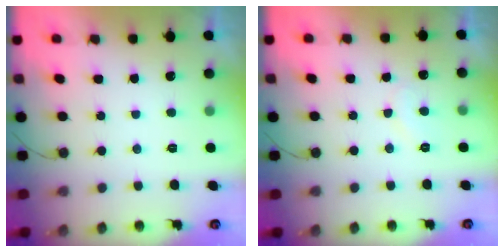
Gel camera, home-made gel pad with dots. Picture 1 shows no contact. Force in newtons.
{"total": 6.2, "press": 6.1, "slide": 0.6}